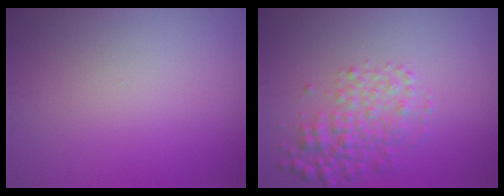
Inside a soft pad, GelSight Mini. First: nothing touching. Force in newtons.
{"total": 3.3, "press": 3.3, "slide": 0.1}